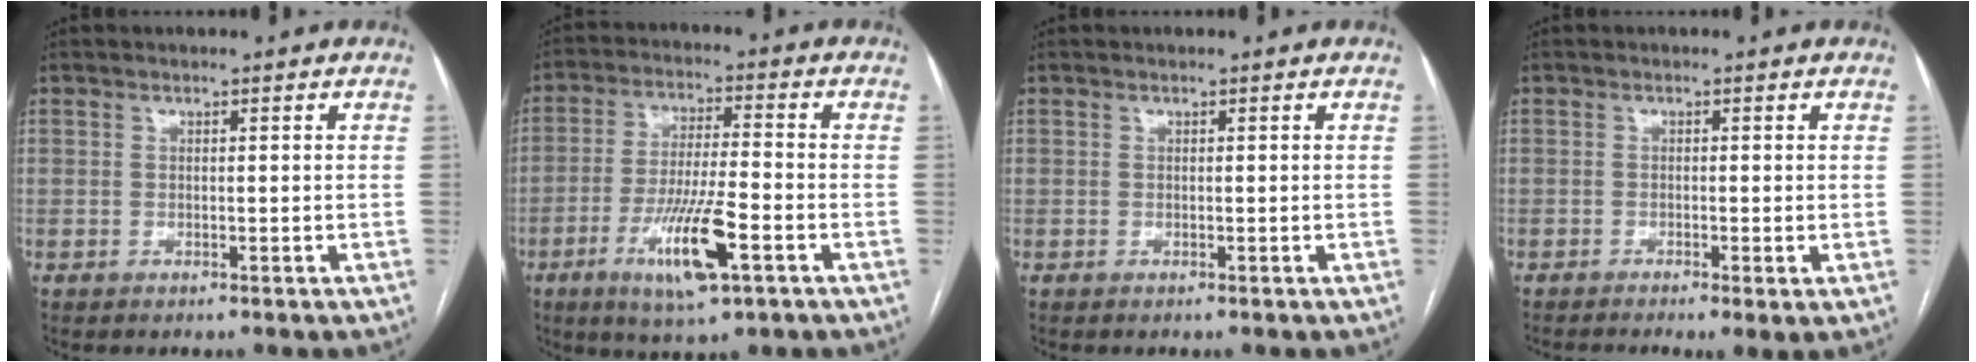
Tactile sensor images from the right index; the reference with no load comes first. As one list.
[{"total": 11.4, "force": [-4.8, 1.5, 10.2], "torque": [-0.194, -0.014, -0.081]}, {"total": 0.0}, {"total": 3.1, "force": [-1.6, 0.4, 2.7], "torque": [-0.038, -0.011, -0.025]}]